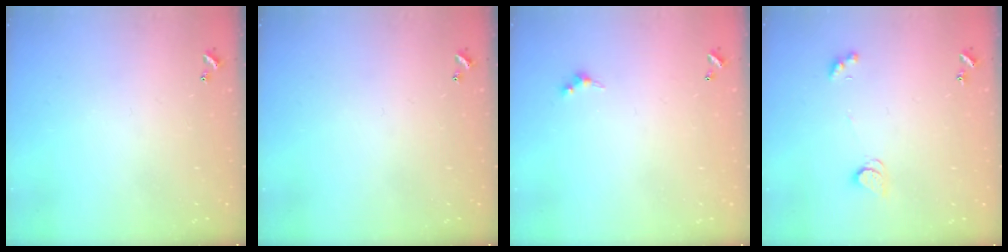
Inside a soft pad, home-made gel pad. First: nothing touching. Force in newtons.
{"total": 0.0}
{"total": 2.4, "press": 2.3, "slide": 0.5}
{"total": 2.2, "press": 2.2, "slide": 0.4}